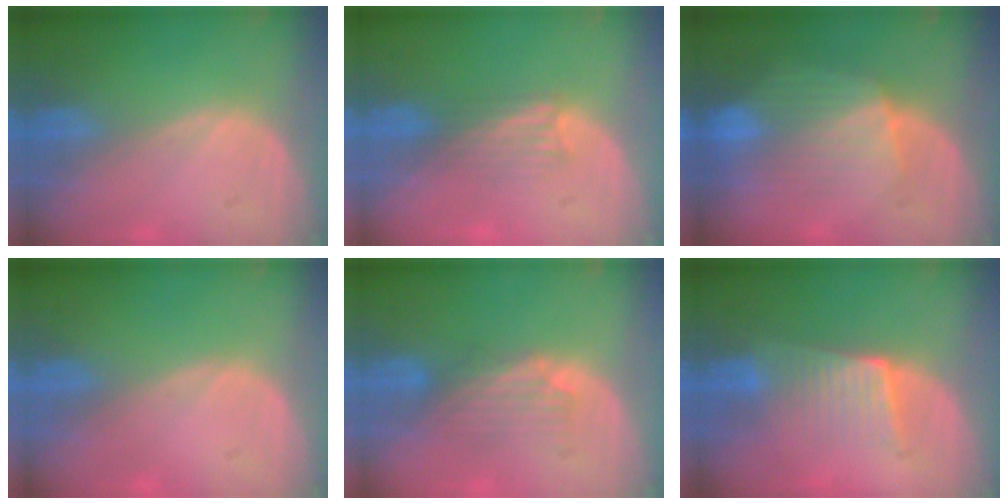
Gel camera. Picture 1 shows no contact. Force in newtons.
{"total": 3.1, "press": 2.8, "slide": 1.2}
{"total": 8.6, "press": 8.0, "slide": 3.2}
{"total": 0.0}
{"total": 4.5, "press": 3.9, "slide": 2.2}
{"total": 6.6, "press": 5.8, "slide": 3.3}